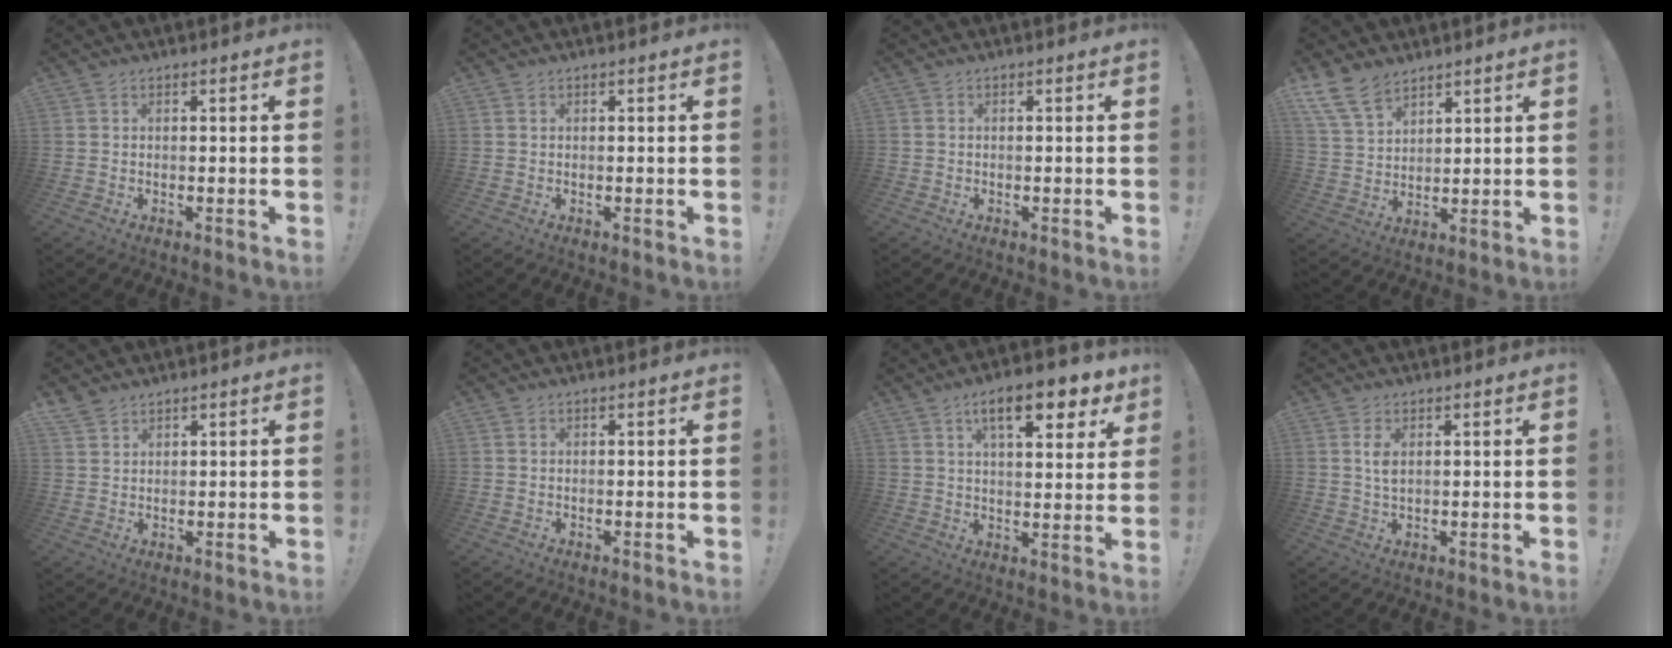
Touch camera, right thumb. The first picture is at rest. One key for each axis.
{"total": 0.0}
{"total": 0.5, "fx": -0.4, "fy": 0.4, "fz": 0.0, "tx": 0.002, "ty": 0.002, "tz": -0.007}
{"total": 10.4, "fx": 7.7, "fy": 5.4, "fz": 4.4, "tx": -0.086, "ty": -0.042, "tz": 0.154}
{"total": 3.3, "fx": 2.8, "fy": 1.4, "fz": 0.9, "tx": -0.017, "ty": -0.018, "tz": 0.055}
{"total": 0.0}
{"total": 13.0, "fx": 6.8, "fy": 4.5, "fz": 10.2, "tx": -0.145, "ty": -0.024, "tz": 0.108}
{"total": 3.2, "fx": 1.0, "fy": 1.5, "fz": 2.7, "tx": -0.041, "ty": -0.003, "tz": 0.014}